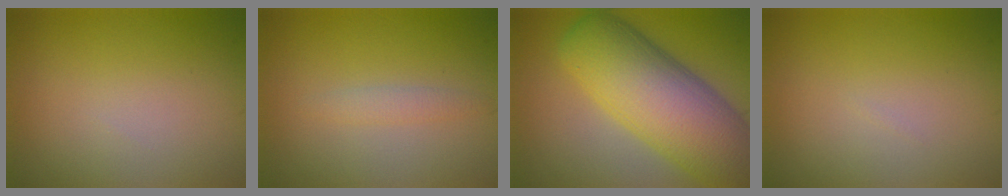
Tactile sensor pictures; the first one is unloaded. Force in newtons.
{"total": 1.2, "press": 1.2, "slide": 0.0}
{"total": 11.8, "press": 11.8, "slide": 0.4}
{"total": 0.0}